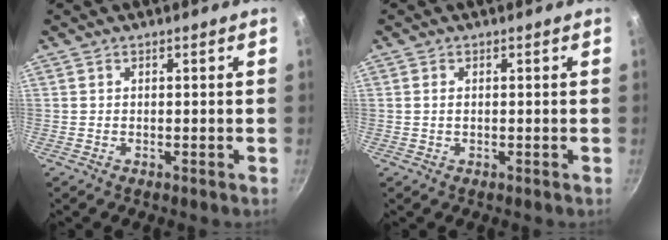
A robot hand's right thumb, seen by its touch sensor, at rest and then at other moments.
{"total": 1.1, "force": [0.2, 0.7, 0.8], "torque": [-0.015, 0.002, 0.002]}